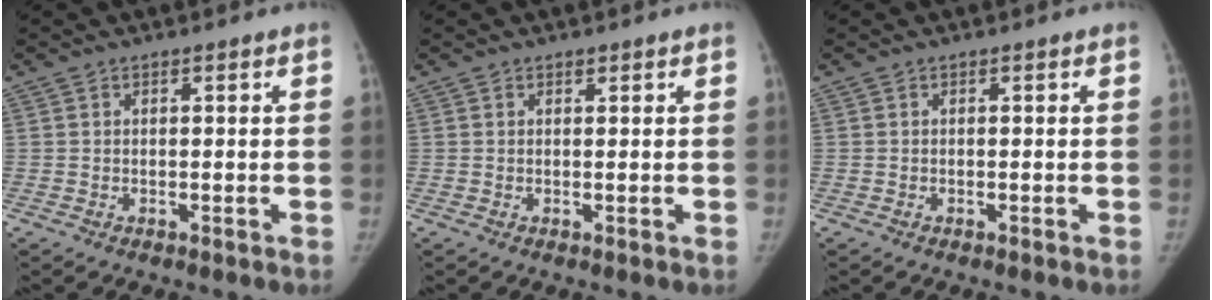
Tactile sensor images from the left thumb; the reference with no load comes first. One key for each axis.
{"total": 0.7, "fx": 0.6, "fy": 0.4, "fz": 0.3, "tx": -0.001, "ty": -0.004, "tz": 0.007}
{"total": 0.0}